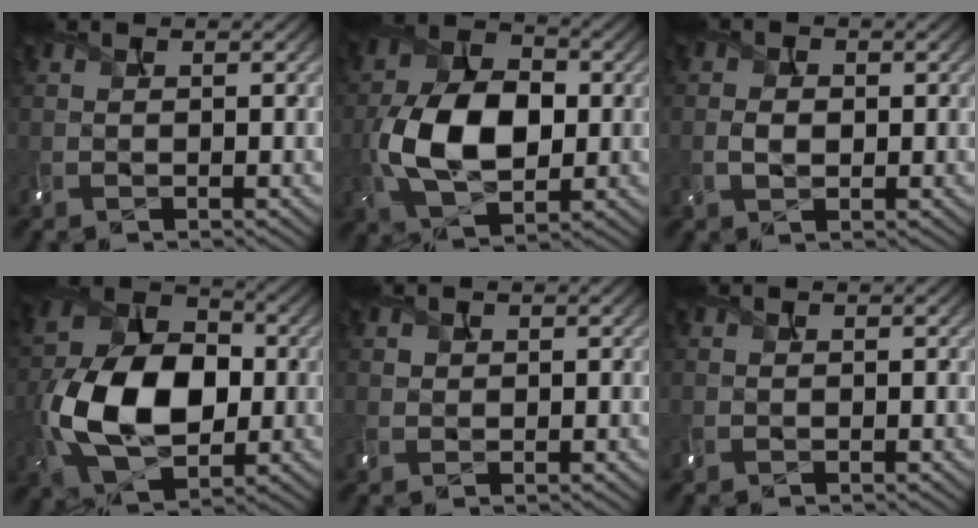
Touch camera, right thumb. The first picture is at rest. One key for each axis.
{"total": 10.6, "fx": -1.3, "fy": 6.8, "fz": 8.1, "tx": -0.174, "ty": -0.004, "tz": -0.020}
{"total": 1.5, "fx": -0.5, "fy": 1.2, "fz": 0.8, "tx": -0.019, "ty": -0.002, "tz": -0.004}
{"total": 13.4, "fx": -2.1, "fy": 8.9, "fz": 9.9, "tx": -0.207, "ty": -0.005, "tz": -0.044}
{"total": 0.7, "fx": 0.4, "fy": 0.5, "fz": -0.1, "tx": -0.007, "ty": 0.003, "tz": 0.016}
{"total": 0.0}